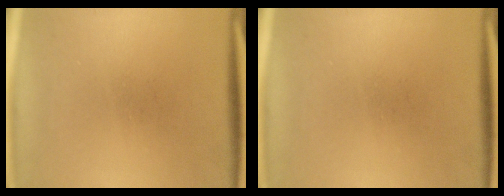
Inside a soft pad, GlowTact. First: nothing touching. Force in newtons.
{"total": 0.0}